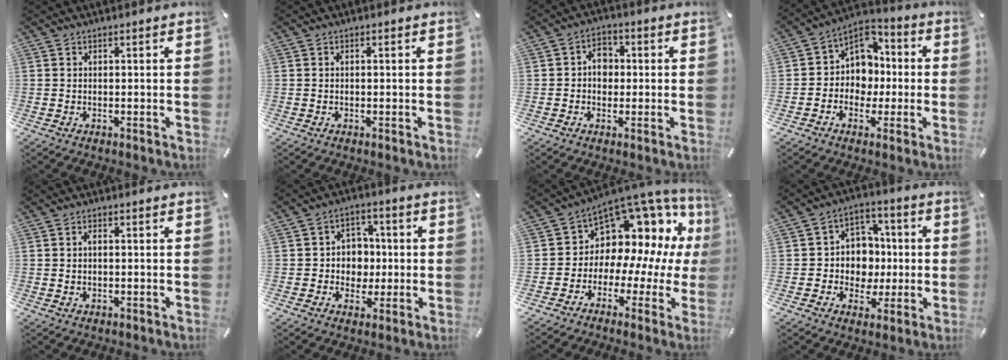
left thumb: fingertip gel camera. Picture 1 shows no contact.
{"total": 0.5, "force": [-0.1, 0.3, 0.4], "torque": [-0.009, 0.000, -0.002]}
{"total": 5.2, "force": [-0.3, 4.3, 2.9], "torque": [-0.035, 0.004, -0.012]}
{"total": 9.1, "force": [-0.6, 8.6, 2.8], "torque": [-0.050, 0.008, -0.007]}
{"total": 1.7, "force": [0.2, 0.9, 1.4], "torque": [-0.030, 0.004, 0.002]}
{"total": 7.5, "force": [-0.6, 7.2, 1.9], "torque": [-0.021, 0.009, -0.010]}
{"total": 10.8, "force": [6.5, 7.7, 3.8], "torque": [-0.069, -0.087, 0.117]}
{"total": 10.2, "force": [-1.0, 9.8, 2.5], "torque": [-0.035, 0.008, -0.009]}